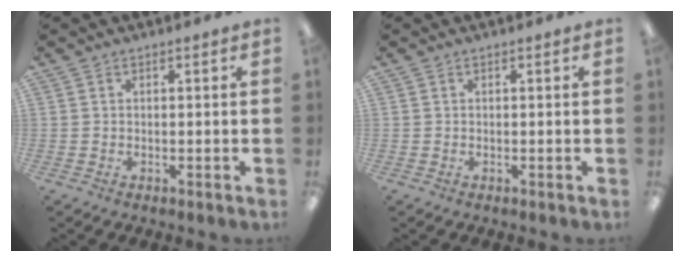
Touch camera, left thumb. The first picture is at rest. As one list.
[{"total": 0.0}]